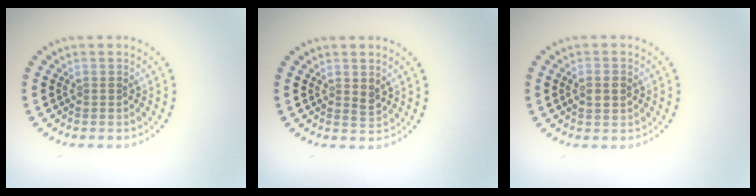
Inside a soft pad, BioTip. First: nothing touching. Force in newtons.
{"total": 1.0, "press": 1.0, "slide": 0.3}
{"total": 1.6, "press": 1.6, "slide": 0.0}